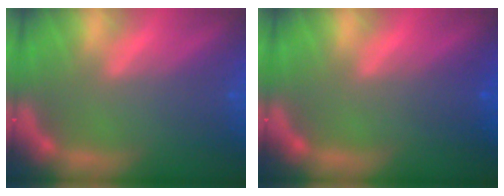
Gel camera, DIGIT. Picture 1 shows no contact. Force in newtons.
{"total": 1.5}